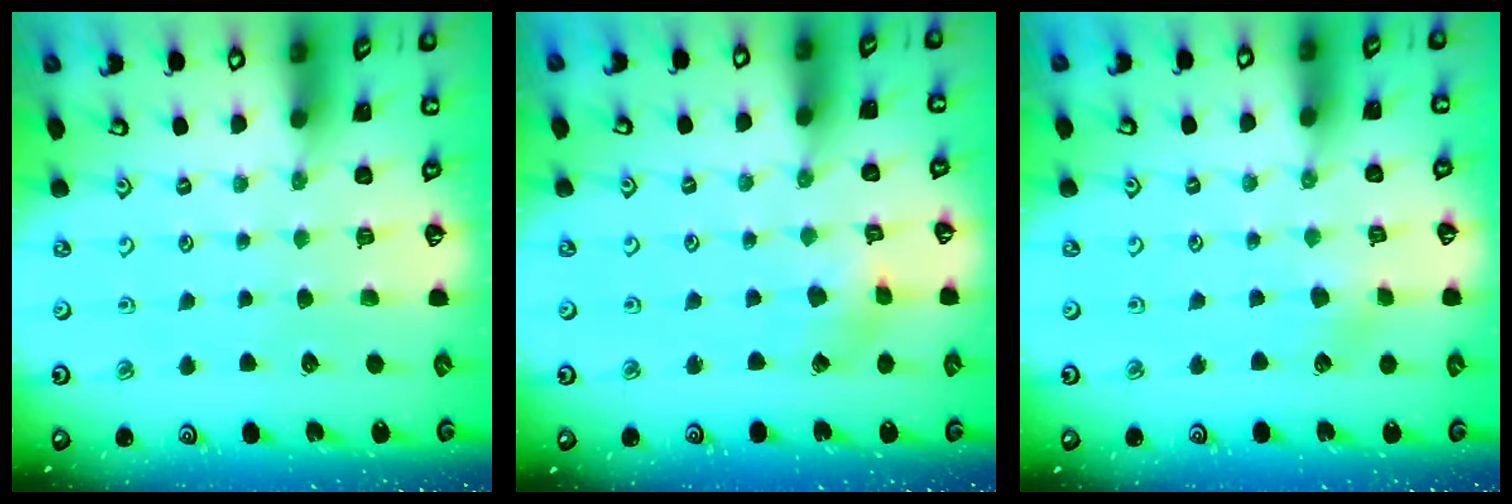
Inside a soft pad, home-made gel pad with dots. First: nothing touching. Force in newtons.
{"total": 2.0, "press": 2.0, "slide": 0.3}
{"total": 2.6, "press": 2.6, "slide": 0.4}